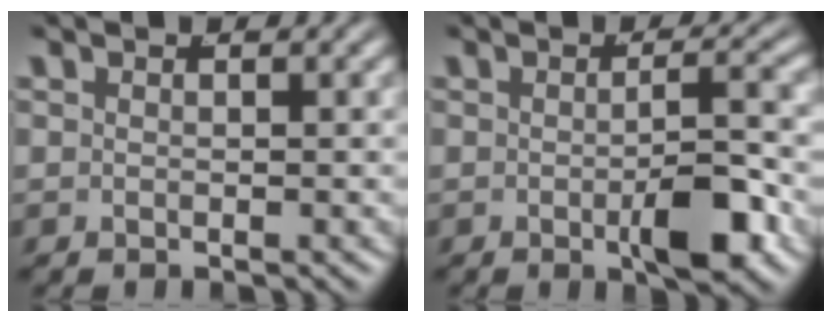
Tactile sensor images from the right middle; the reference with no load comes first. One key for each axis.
{"total": 4.1, "fx": -1.4, "fy": 0.7, "fz": 3.8, "tx": -0.043, "ty": 0.000, "tz": -0.025}